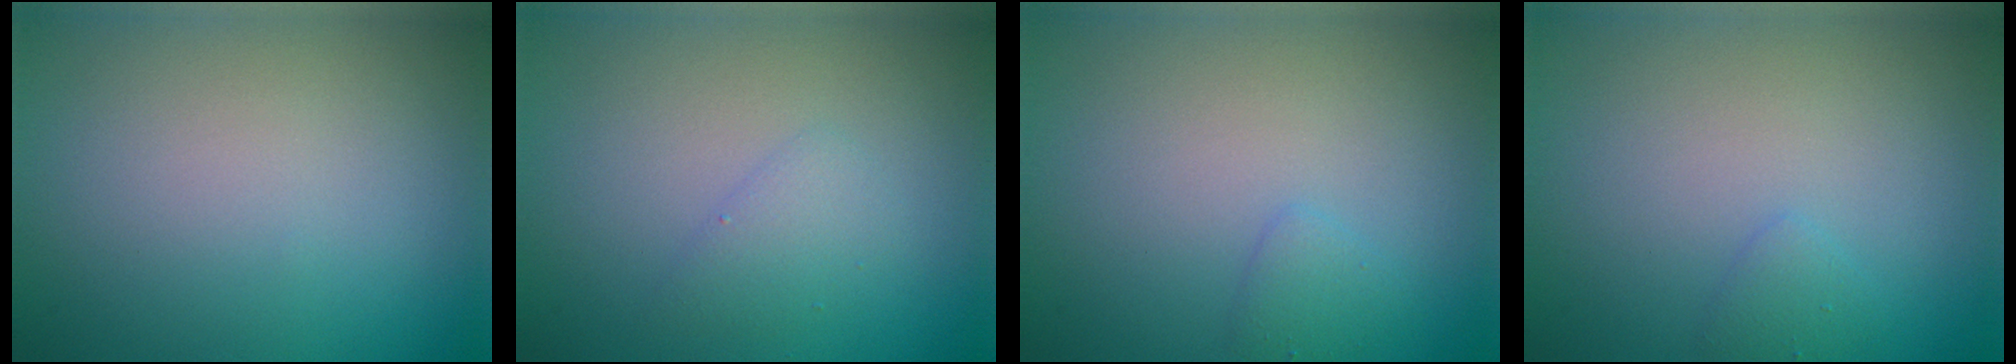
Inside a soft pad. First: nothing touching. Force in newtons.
{"total": 1.5, "press": 1.5, "slide": 0.1}
{"total": 1.0, "press": 1.0, "slide": 0.1}
{"total": 0.9, "press": 0.9, "slide": 0.0}